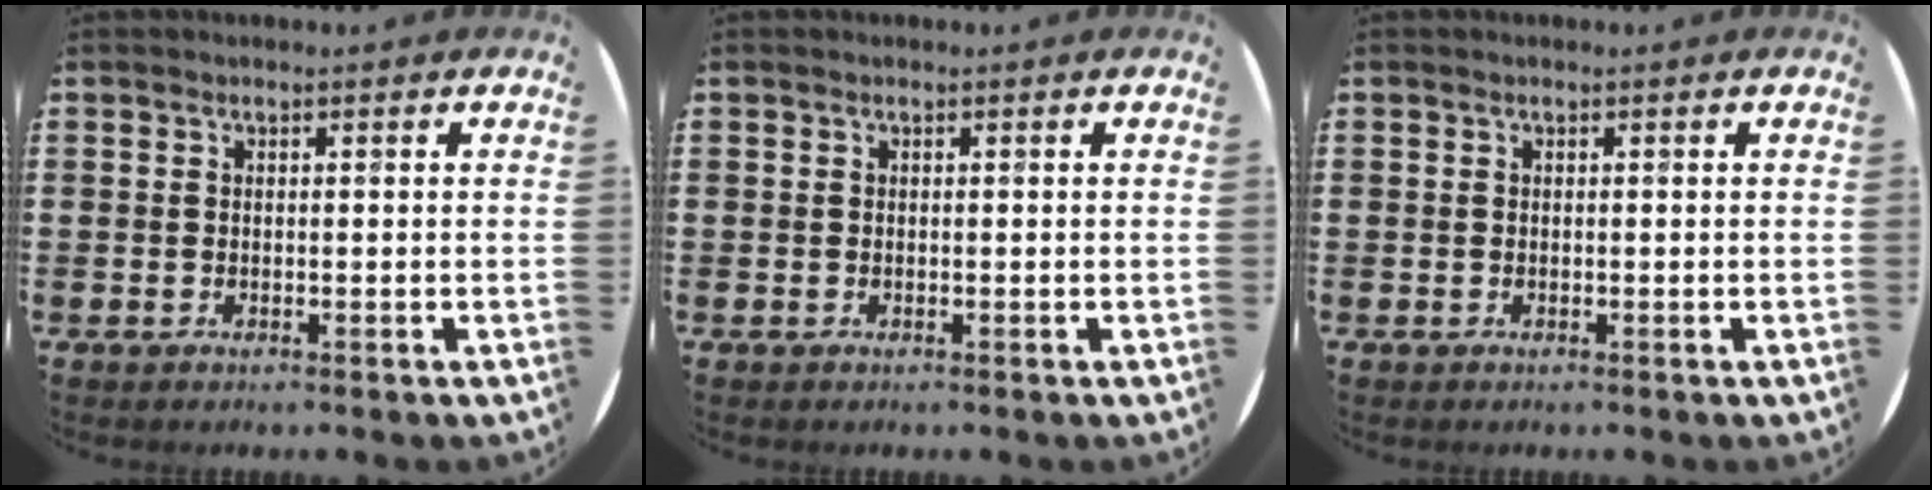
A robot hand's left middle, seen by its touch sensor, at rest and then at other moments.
{"total": 0.0}
{"total": 0.0}